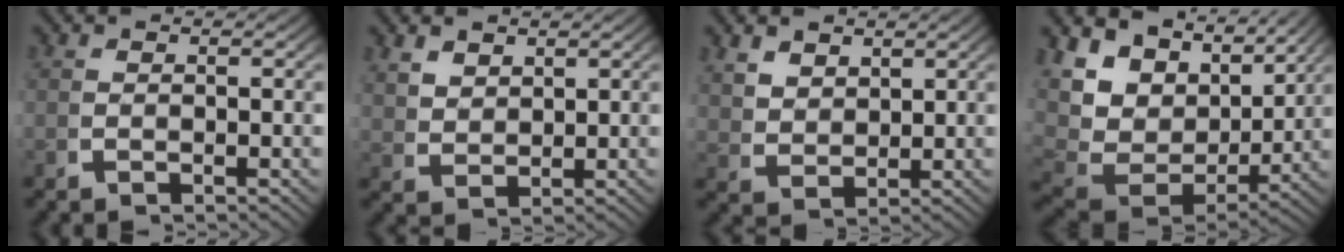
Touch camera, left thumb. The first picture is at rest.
{"total": 2.5, "force": [2.1, 1.1, 0.9], "torque": [-0.016, -0.005, 0.052]}
{"total": 3.0, "force": [2.2, 1.6, 1.3], "torque": [-0.026, -0.012, 0.057]}
{"total": 10.9, "force": [2.9, 7.1, 7.7], "torque": [-0.177, -0.018, 0.053]}